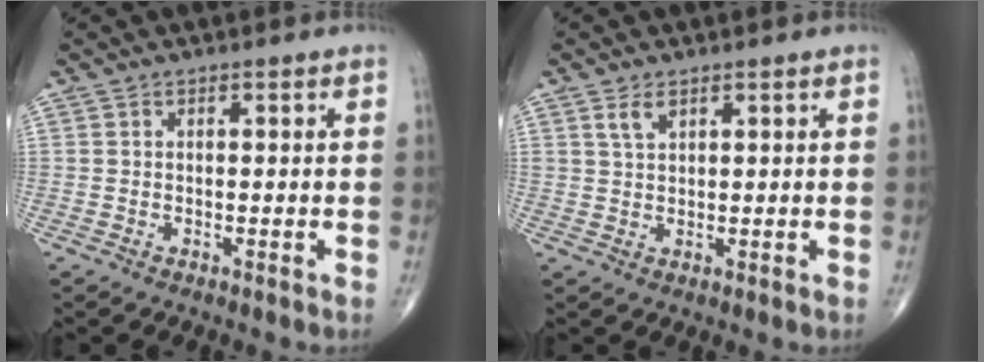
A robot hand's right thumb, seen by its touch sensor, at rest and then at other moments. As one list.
[{"total": 2.4, "force": [1.5, 1.2, 1.5], "torque": [-0.026, -0.003, 0.035]}]